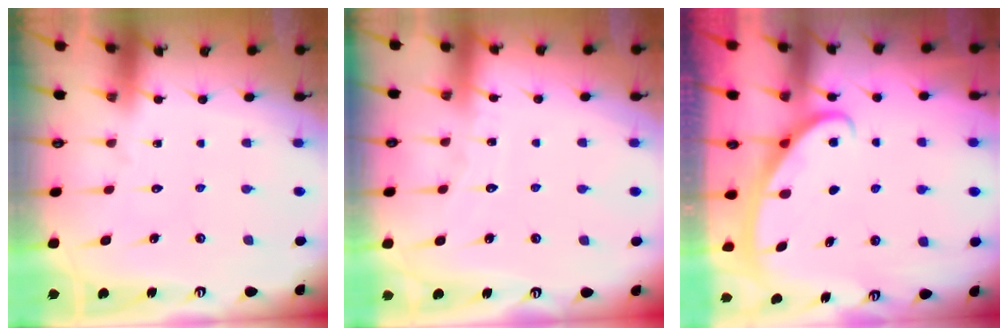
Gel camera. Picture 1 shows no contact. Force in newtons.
{"total": 4.1, "press": 4.1, "slide": 0.5}
{"total": 2.8, "press": 2.8, "slide": 0.4}